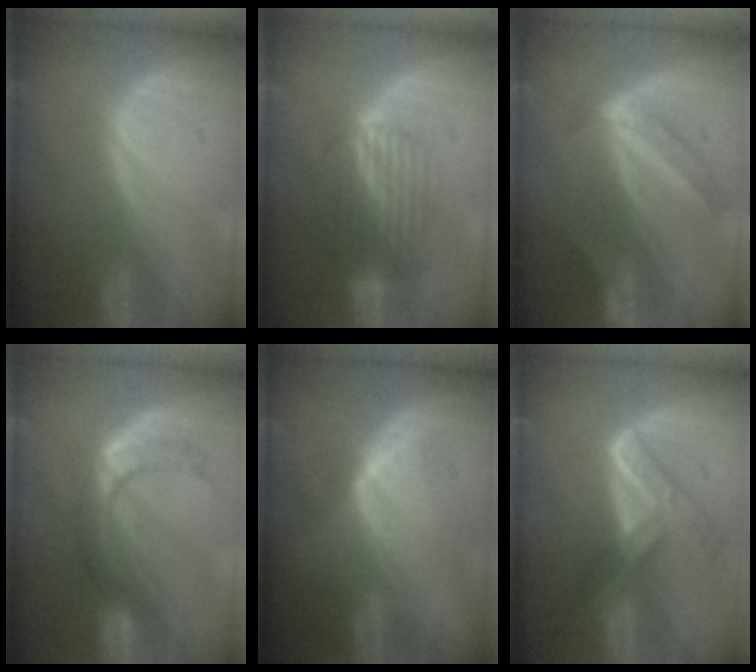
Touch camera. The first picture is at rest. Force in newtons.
{"total": 6.7, "press": 6.1, "slide": 2.8}
{"total": 5.7, "press": 4.8, "slide": 3.1}
{"total": 8.5, "press": 7.2, "slide": 4.5}
{"total": 6.5, "press": 6.2, "slide": 1.8}
{"total": 7.6, "press": 6.3, "slide": 4.3}